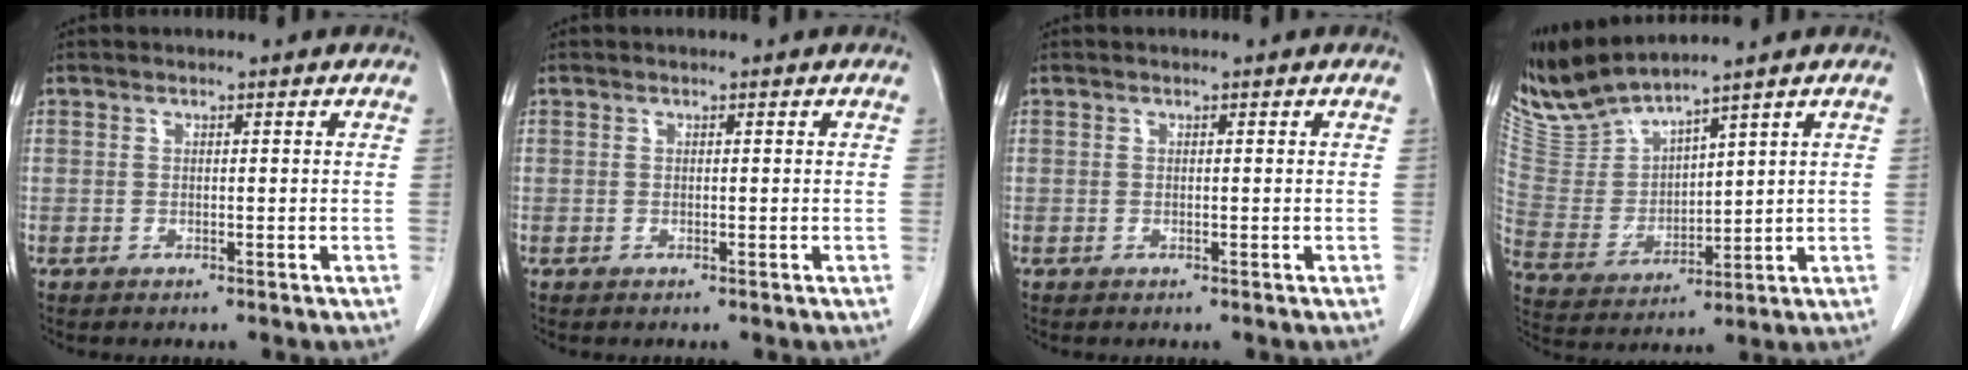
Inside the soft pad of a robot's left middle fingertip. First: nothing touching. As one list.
[{"total": 0.0}, {"total": 0.0}, {"total": 8.9, "force": [8.6, -0.4, 2.3], "torque": [-0.070, -0.002, 0.194]}]